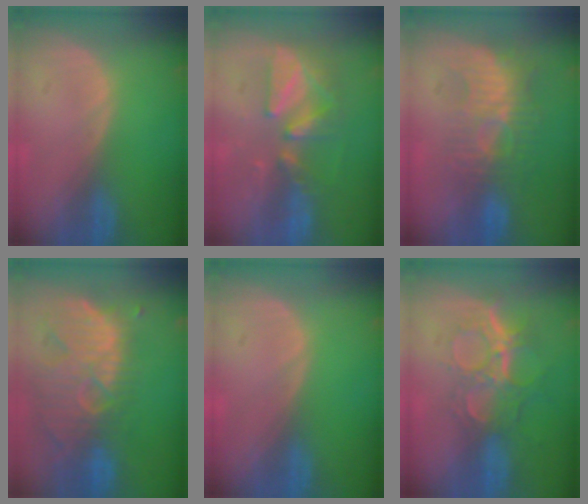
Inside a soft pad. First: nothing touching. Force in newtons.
{"total": 8.6, "press": 7.7, "slide": 3.8}
{"total": 9.4, "press": 8.4, "slide": 4.3}
{"total": 13.1, "press": 11.4, "slide": 6.4}
{"total": 0.0}
{"total": 9.5, "press": 8.0, "slide": 5.1}